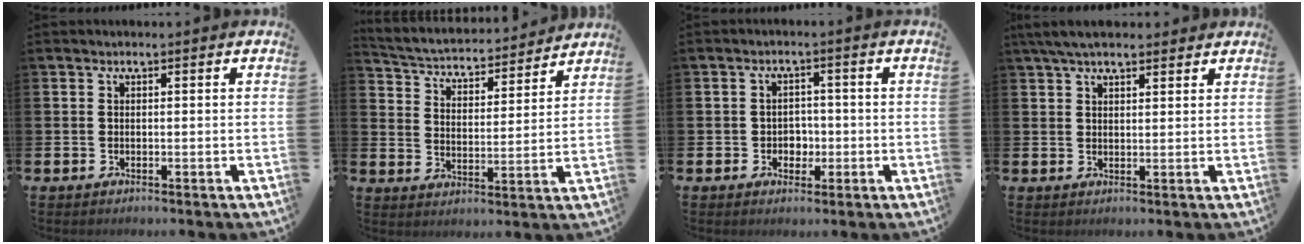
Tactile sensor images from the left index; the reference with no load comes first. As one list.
[{"total": 4.4, "force": [4.1, 1.2, 0.7], "torque": [-0.041, -0.041, 0.063]}, {"total": 2.5, "force": [-0.5, 2.3, 1.0], "torque": [-0.014, 0.001, -0.017]}, {"total": 4.5, "force": [3.8, 1.3, 1.9], "torque": [-0.046, -0.006, 0.072]}]